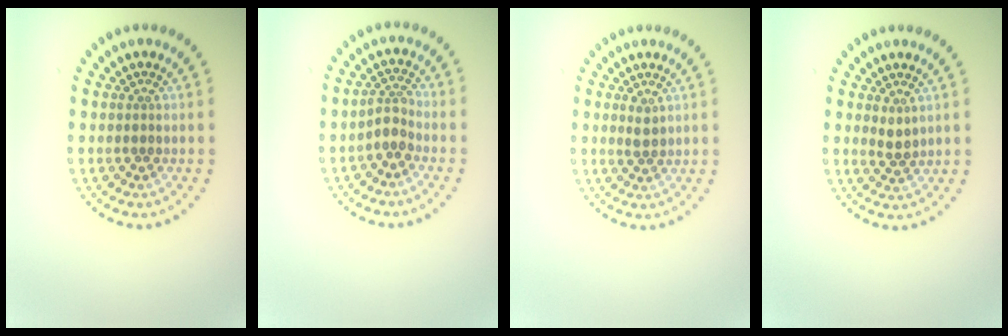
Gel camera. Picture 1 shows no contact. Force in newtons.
{"total": 1.9, "press": 1.5, "slide": 1.2}
{"total": 1.2, "press": 1.1, "slide": 0.5}
{"total": 1.2, "press": 1.0, "slide": 0.6}